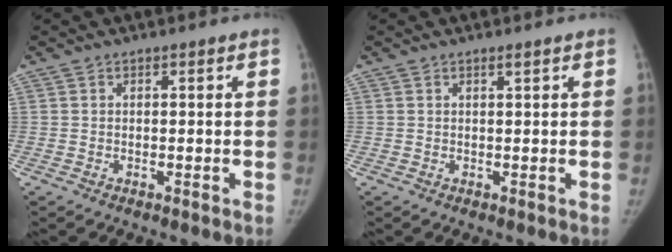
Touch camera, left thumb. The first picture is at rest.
{"total": 0.6, "force": [0.4, -0.1, 0.4], "torque": [-0.007, -0.002, 0.007]}